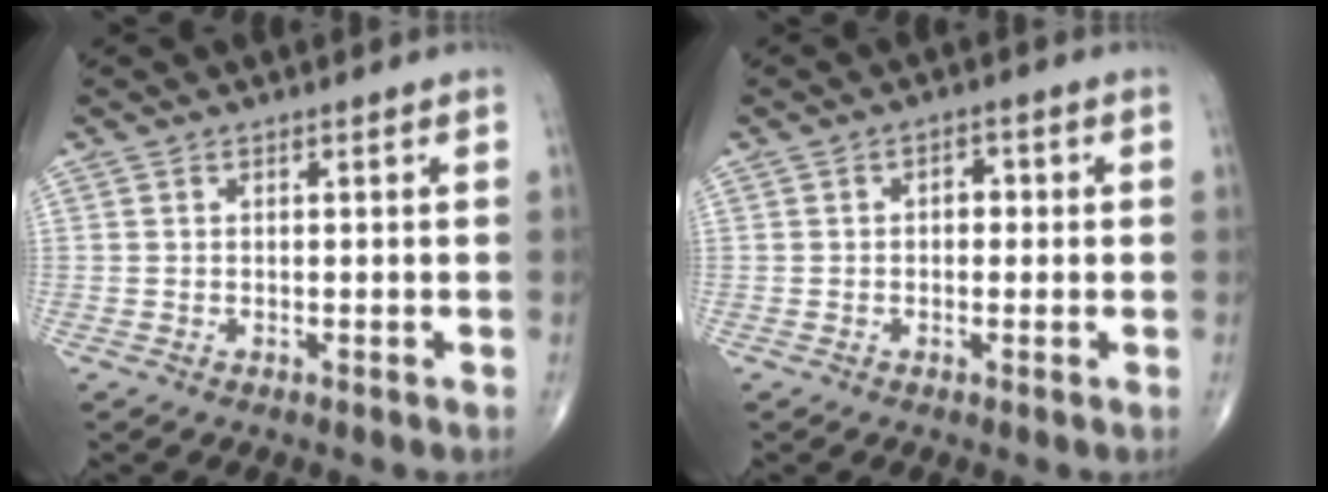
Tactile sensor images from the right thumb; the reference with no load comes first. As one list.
[{"total": 2.7, "force": [0.2, 1.9, 2.0], "torque": [-0.013, 0.009, -0.004]}]